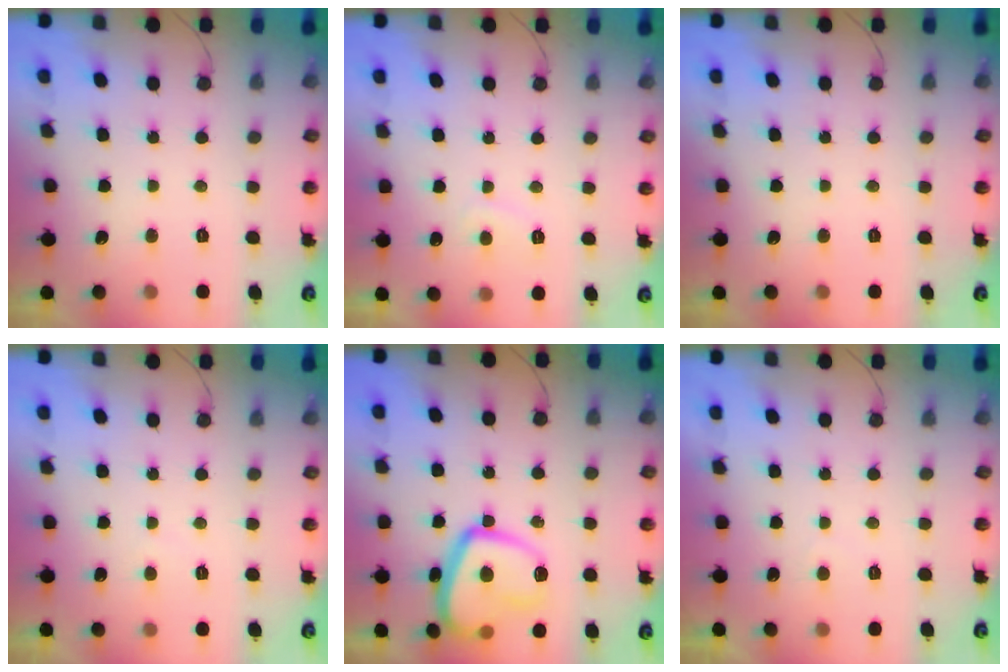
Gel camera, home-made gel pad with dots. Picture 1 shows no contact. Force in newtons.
{"total": 2.4, "press": 2.3, "slide": 0.5}
{"total": 0.0}
{"total": 2.1, "press": 2.1, "slide": 0.2}
{"total": 17.7, "press": 17.6, "slide": 1.7}
{"total": 1.0, "press": 0.8, "slide": 0.5}